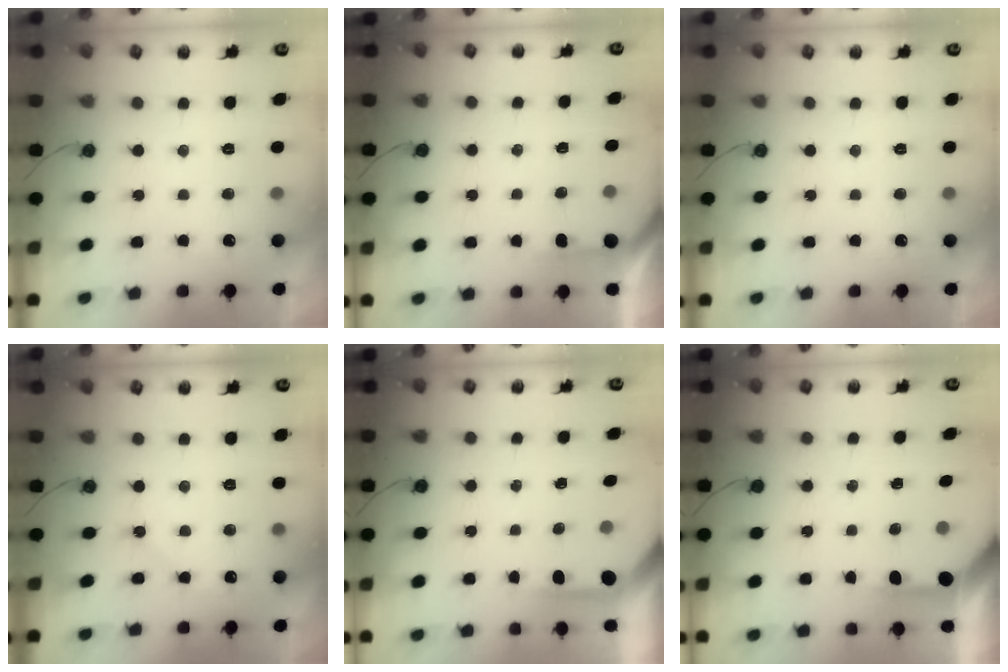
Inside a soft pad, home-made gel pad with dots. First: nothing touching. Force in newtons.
{"total": 2.5, "press": 2.5, "slide": 0.2}
{"total": 0.0}
{"total": 4.9, "press": 4.8, "slide": 0.7}
{"total": 3.9, "press": 3.9, "slide": 0.3}
{"total": 3.6, "press": 3.5, "slide": 0.5}